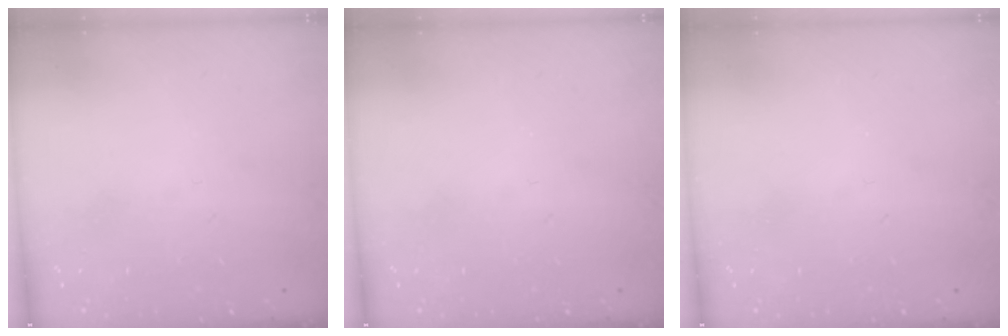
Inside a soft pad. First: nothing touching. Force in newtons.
{"total": 0.0}
{"total": 0.0}